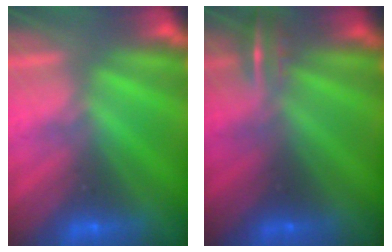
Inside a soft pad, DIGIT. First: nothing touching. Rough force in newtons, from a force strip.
{"total": 4.9}